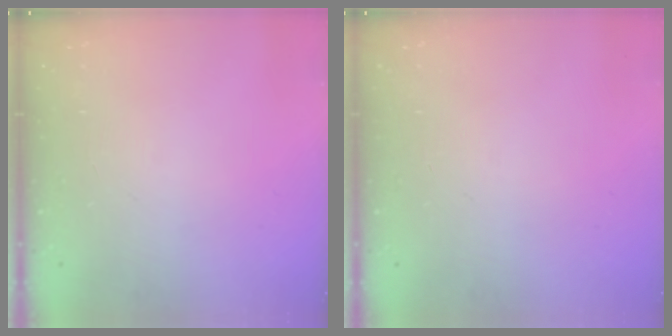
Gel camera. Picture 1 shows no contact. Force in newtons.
{"total": 0.0}